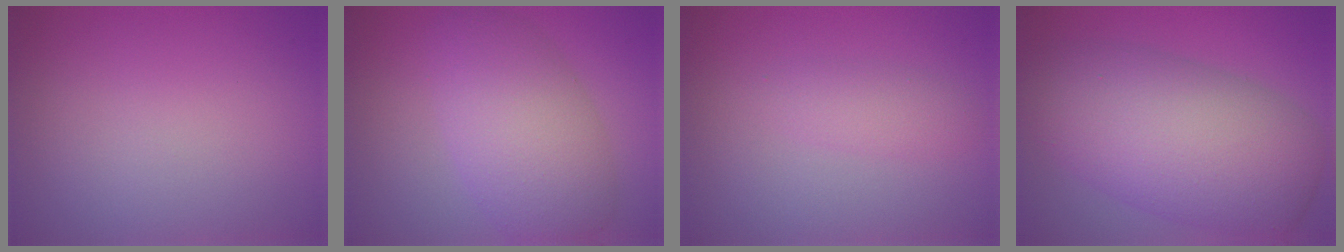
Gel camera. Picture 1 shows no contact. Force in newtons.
{"total": 5.4, "press": 5.4, "slide": 0.5}
{"total": 1.8, "press": 1.8, "slide": 0.0}
{"total": 11.1, "press": 11.0, "slide": 0.5}